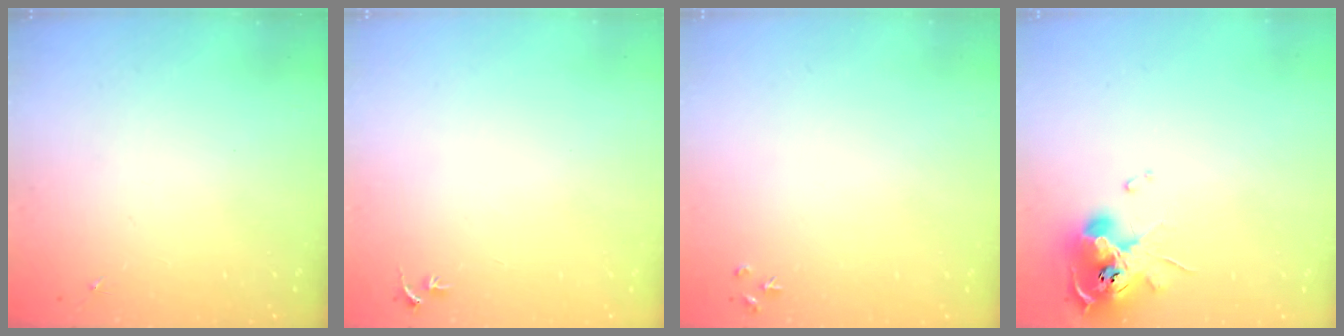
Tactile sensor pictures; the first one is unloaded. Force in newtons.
{"total": 2.7, "press": 2.7, "slide": 0.3}
{"total": 3.6, "press": 3.5, "slide": 0.5}
{"total": 13.1, "press": 13.0, "slide": 1.8}